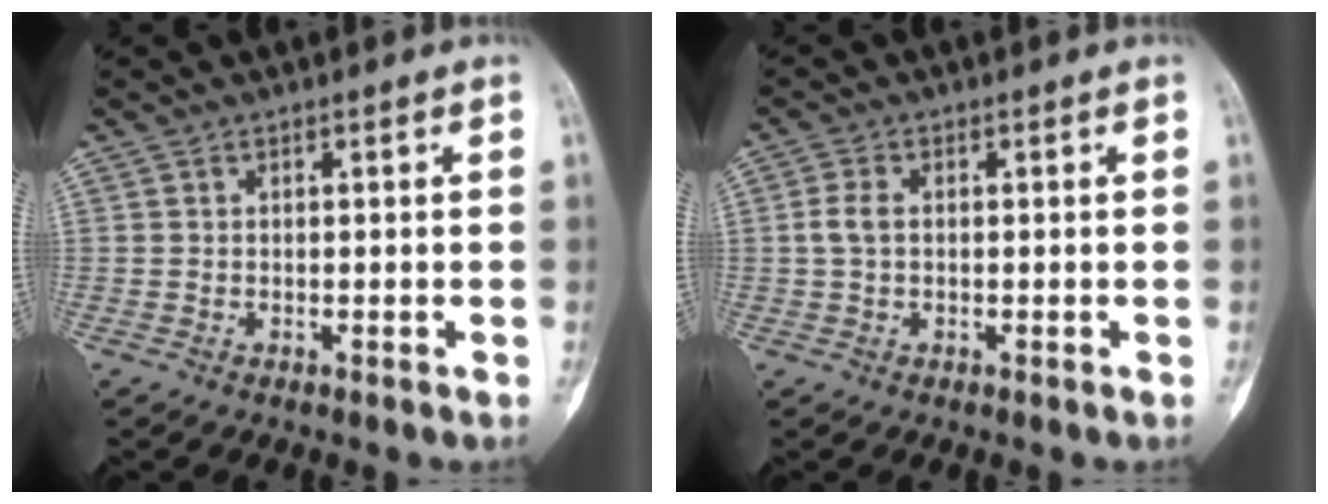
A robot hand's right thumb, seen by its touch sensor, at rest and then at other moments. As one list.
[{"total": 2.8, "force": [0.1, 1.8, 2.2], "torque": [-0.053, 0.006, -0.001]}]